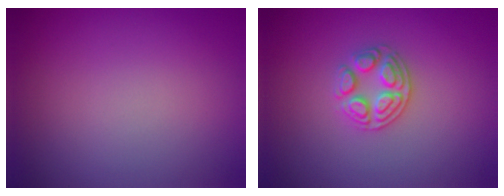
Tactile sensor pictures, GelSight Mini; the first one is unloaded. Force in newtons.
{"total": 2.9, "press": 2.7, "slide": 1.0}